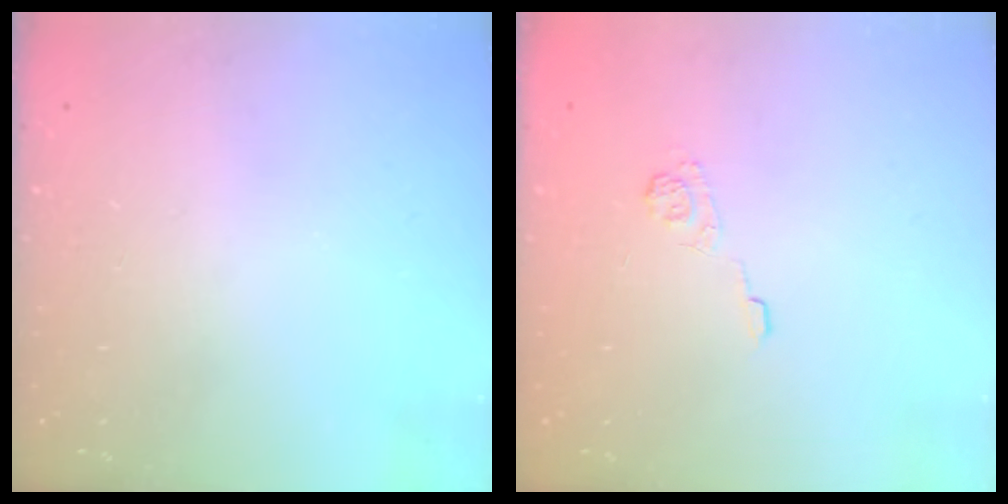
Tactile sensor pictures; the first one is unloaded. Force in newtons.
{"total": 3.7, "press": 3.4, "slide": 1.5}